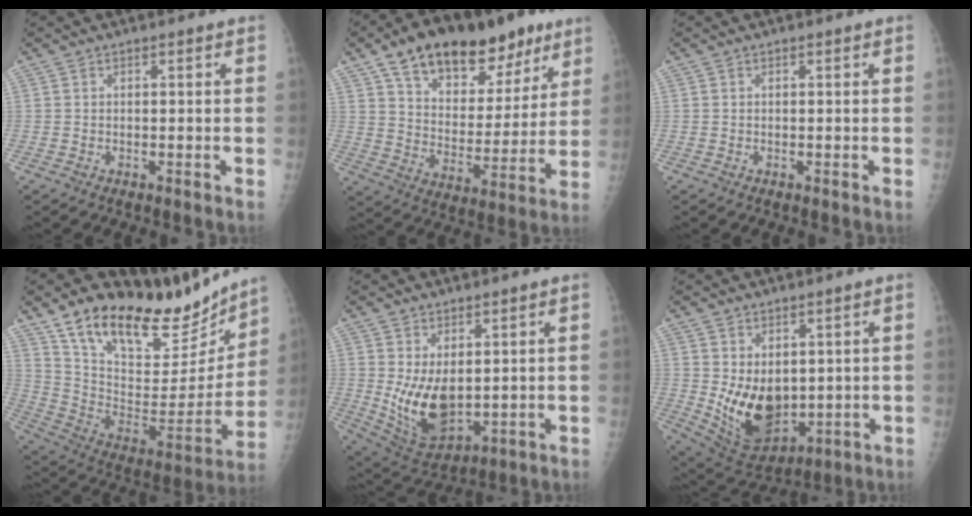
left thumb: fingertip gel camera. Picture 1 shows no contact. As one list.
[{"total": 23.9, "force": [14.7, 12.6, 13.9], "torque": [-0.181, -0.027, 0.239]}, {"total": 0.0}, {"total": 25.8, "force": [20.2, 10.5, 12.2], "torque": [-0.160, -0.084, 0.334]}, {"total": 10.6, "force": [1.1, 5.9, 8.7], "torque": [-0.139, -0.026, 0.046]}, {"total": 12.0, "force": [0.8, 7.9, 8.9], "torque": [-0.121, -0.030, 0.047]}]